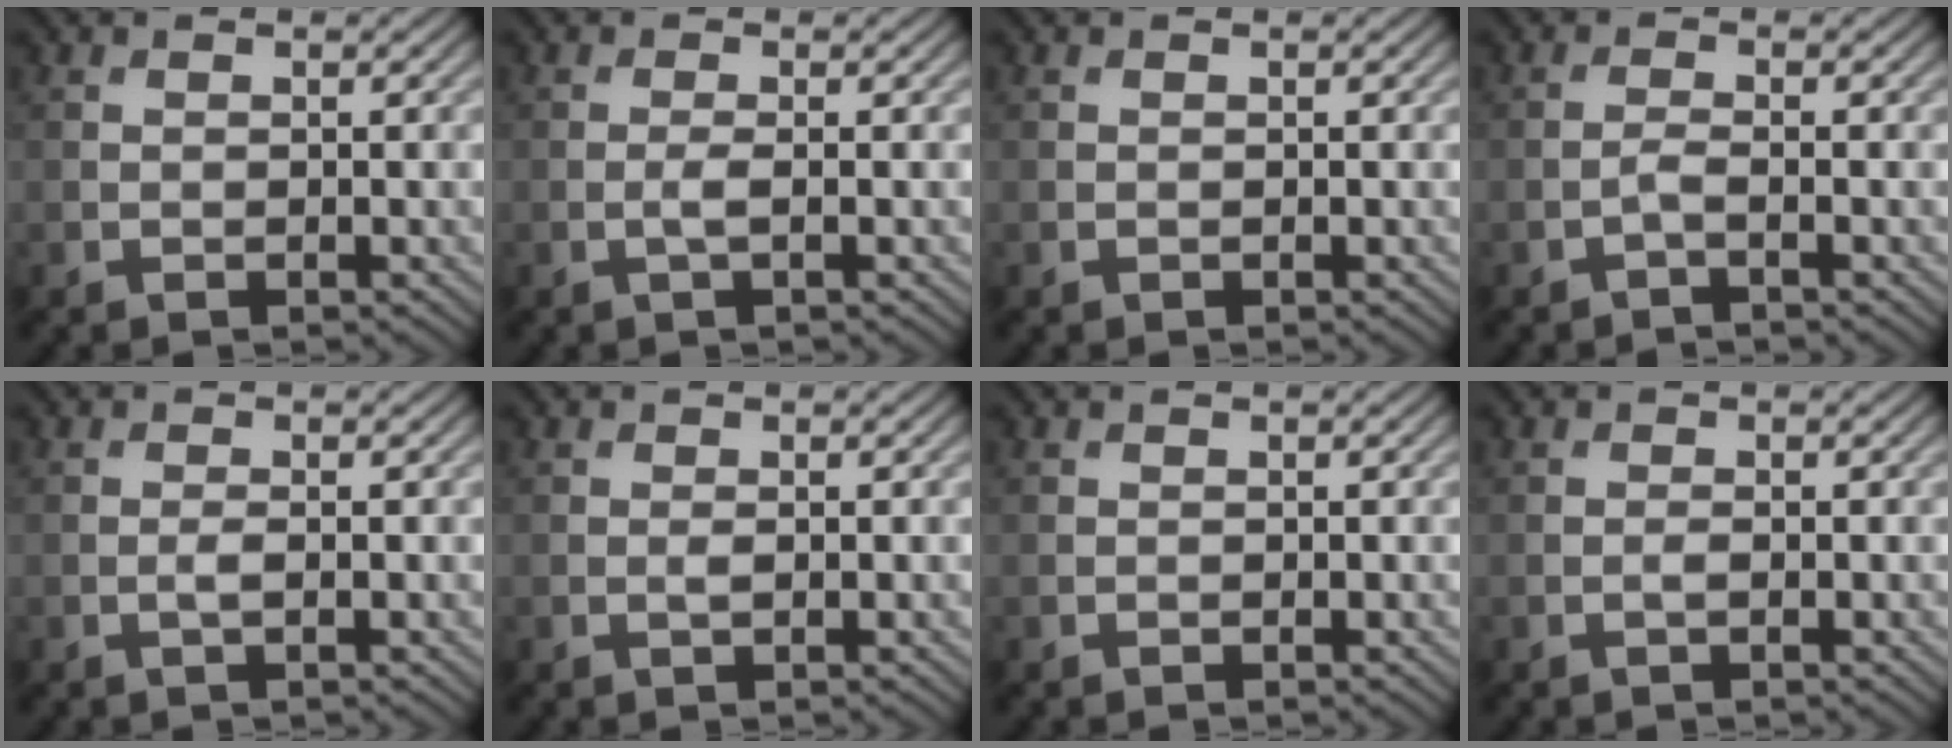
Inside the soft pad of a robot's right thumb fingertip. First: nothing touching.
{"total": 1.2, "force": [-0.3, 0.1, 1.2], "torque": [-0.027, 0.003, -0.009]}
{"total": 0.0}
{"total": 1.1, "force": [-0.8, 0.1, 0.8], "torque": [-0.020, 0.007, -0.019]}
{"total": 0.9, "force": [-0.2, 0.2, 0.8], "torque": [-0.019, 0.002, -0.005]}
{"total": 0.6, "force": [0.0, 0.2, 0.6], "torque": [-0.014, -0.001, -0.001]}
{"total": 0.0}
{"total": 0.6, "force": [-0.2, 0.1, 0.5], "torque": [-0.012, 0.002, -0.004]}